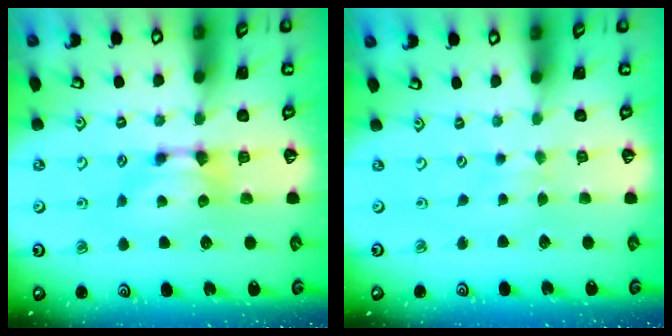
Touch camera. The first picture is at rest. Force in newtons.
{"total": 2.6, "press": 2.6, "slide": 0.2}